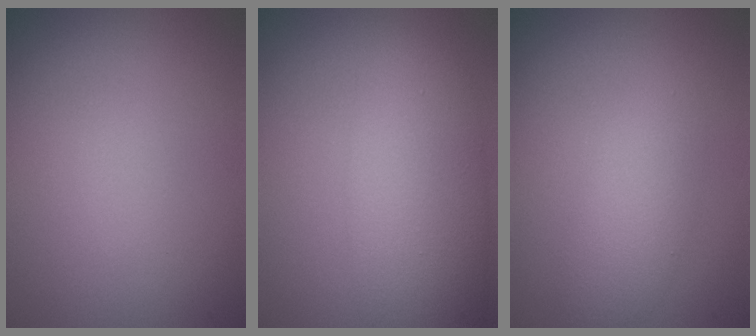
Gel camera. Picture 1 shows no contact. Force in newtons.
{"total": 6.9, "press": 6.9, "slide": 0.2}
{"total": 2.9, "press": 2.9, "slide": 0.1}